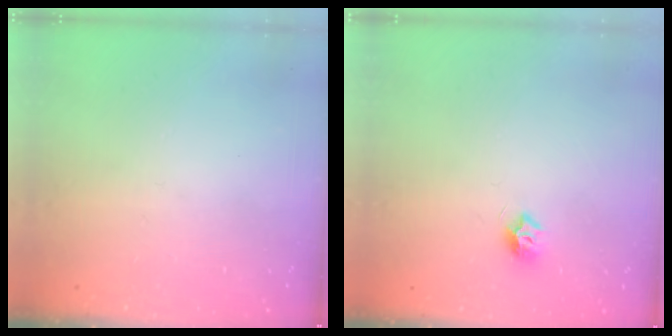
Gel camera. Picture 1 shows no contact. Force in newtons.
{"total": 7.4, "press": 7.4, "slide": 0.6}